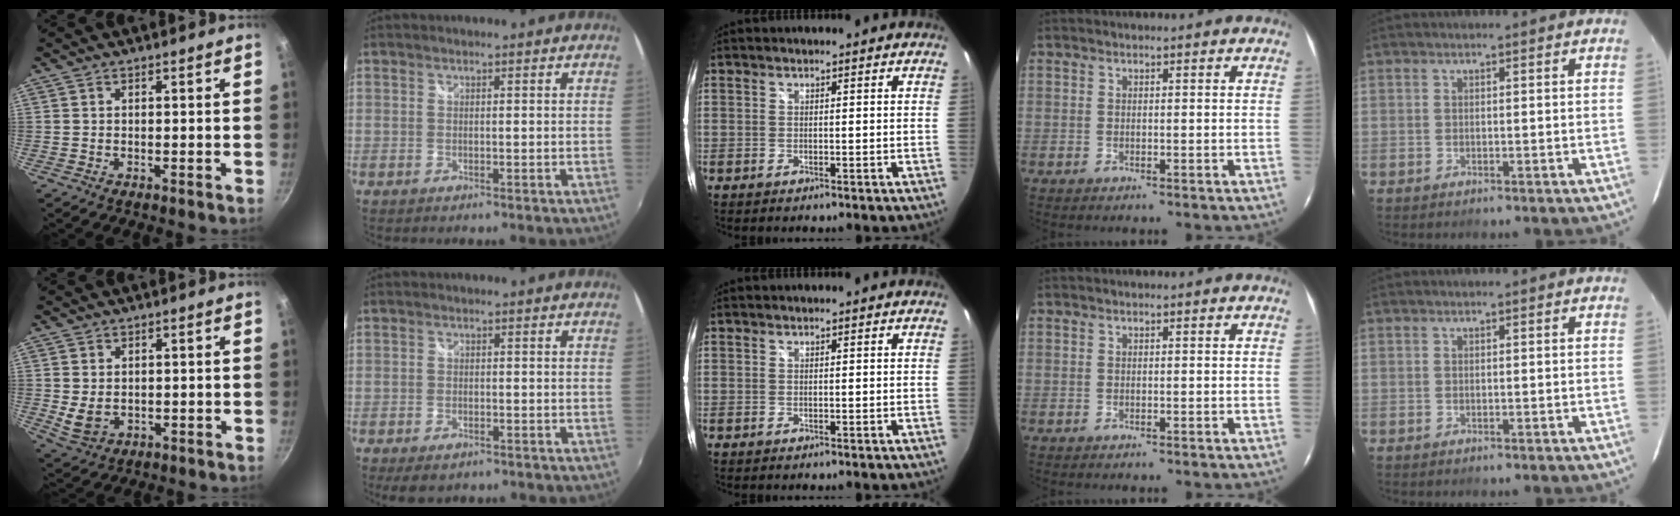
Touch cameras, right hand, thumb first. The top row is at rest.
{"thumb": {"total": 4.9, "force": [-0.1, 3.7, 3.1], "torque": [-0.051, -0.005, 0.012]}, "index": {"total": 4.4, "force": [-3.1, 2.2, 2.3], "torque": [-0.055, -0.016, -0.048]}}